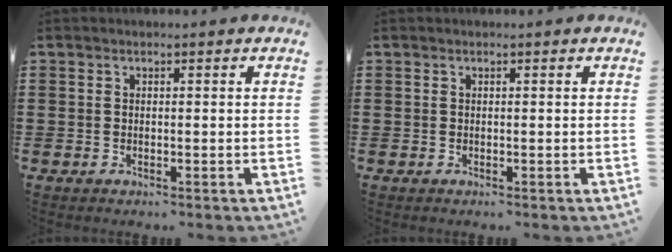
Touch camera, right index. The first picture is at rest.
{"total": 0.0}